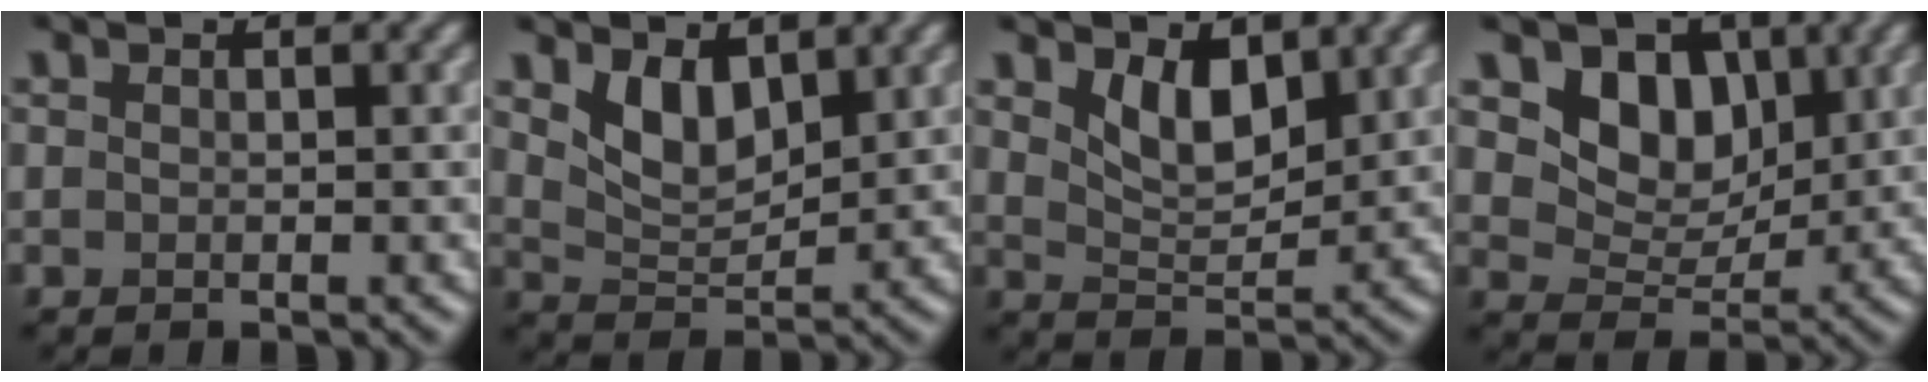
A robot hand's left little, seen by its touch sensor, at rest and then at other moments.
{"total": 3.8, "force": [2.0, 2.0, 2.5], "torque": [-0.054, -0.009, 0.041]}
{"total": 3.7, "force": [2.0, 1.8, 2.5], "torque": [-0.053, -0.009, 0.036]}
{"total": 5.9, "force": [2.6, 4.3, 3.1], "torque": [-0.058, -0.019, 0.044]}